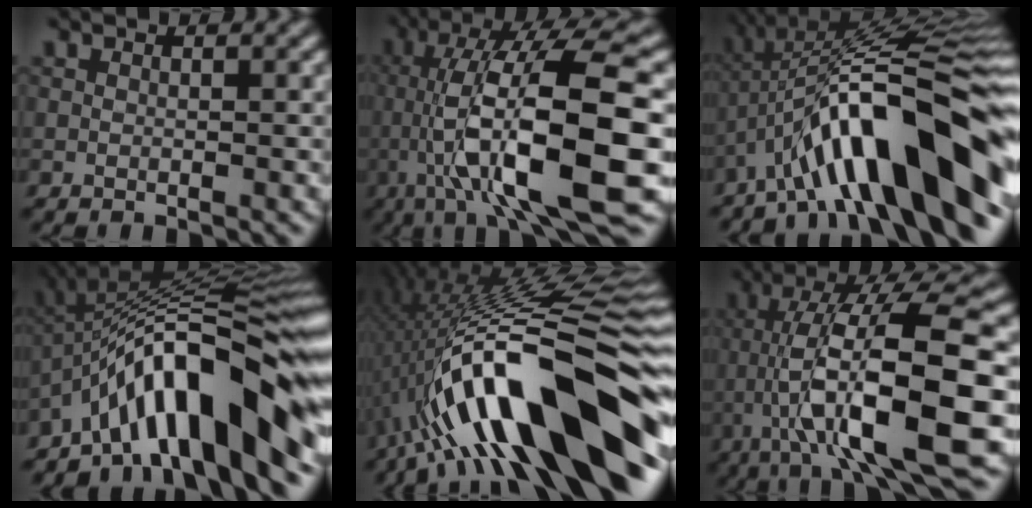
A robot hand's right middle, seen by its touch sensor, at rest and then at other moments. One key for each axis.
{"total": 13.7, "fx": -2.4, "fy": 2.8, "fz": 13.1, "tx": -0.234, "ty": 0.024, "tz": -0.020}
{"total": 12.9, "fx": -5.6, "fy": 2.8, "fz": 11.2, "tx": -0.183, "ty": 0.035, "tz": -0.072}
{"total": 12.3, "fx": -5.6, "fy": 2.7, "fz": 10.6, "tx": -0.171, "ty": 0.032, "tz": -0.077}
{"total": 16.5, "fx": -5.9, "fy": 4.9, "fz": 14.6, "tx": -0.239, "ty": 0.042, "tz": -0.086}
{"total": 13.0, "fx": -3.3, "fy": 2.1, "fz": 12.4, "tx": -0.229, "ty": 0.028, "tz": -0.033}